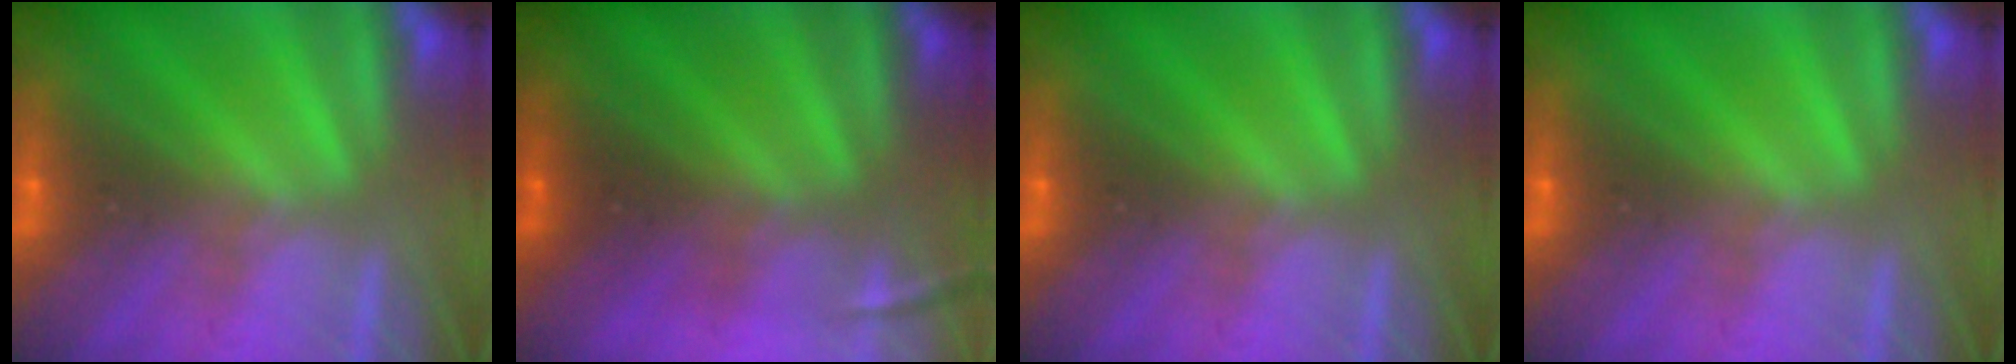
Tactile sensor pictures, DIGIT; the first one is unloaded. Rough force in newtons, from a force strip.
{"total": 1.7}
{"total": 0.0}
{"total": 0.0}